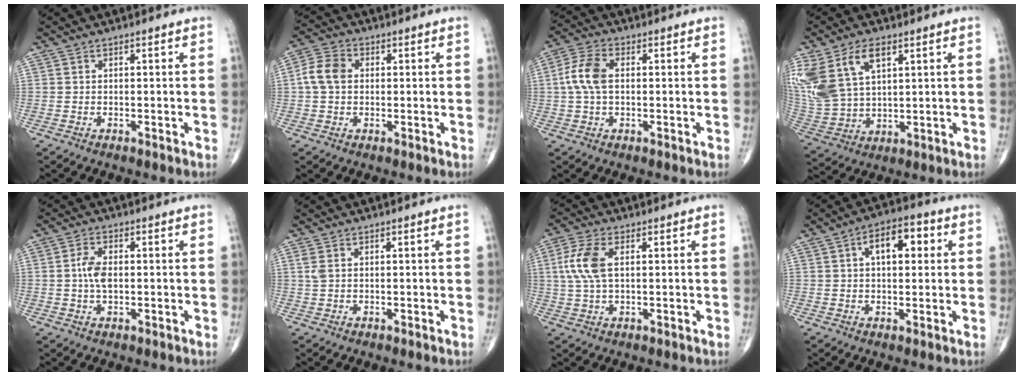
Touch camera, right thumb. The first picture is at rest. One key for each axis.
{"total": 6.2, "fx": 0.5, "fy": 4.7, "fz": 4.0, "tx": -0.078, "ty": 0.014, "tz": 0.002}
{"total": 7.3, "fx": 0.6, "fy": 4.2, "fz": 5.9, "tx": -0.133, "ty": 0.018, "tz": 0.007}
{"total": 17.5, "fx": 7.5, "fy": 10.4, "fz": 11.9, "tx": -0.269, "ty": -0.007, "tz": 0.154}
{"total": 4.4, "fx": 0.1, "fy": 2.3, "fz": 3.7, "tx": -0.075, "ty": 0.006, "tz": -0.001}
{"total": 1.5, "fx": 0.5, "fy": 0.9, "fz": 1.1, "tx": -0.030, "ty": 0.008, "tz": 0.014}
{"total": 7.5, "fx": 1.4, "fy": 3.6, "fz": 6.4, "tx": -0.158, "ty": 0.009, "tz": 0.028}
{"total": 8.6, "fx": 2.3, "fy": 4.6, "fz": 7.0, "tx": -0.083, "ty": 0.018, "tz": 0.029}